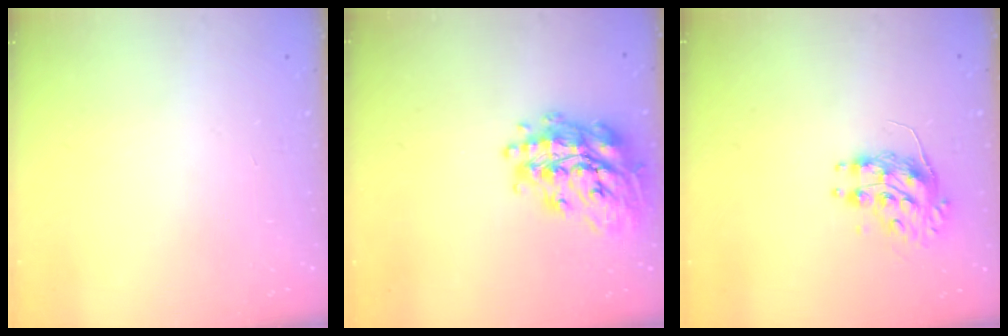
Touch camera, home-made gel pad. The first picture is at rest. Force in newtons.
{"total": 21.0, "press": 20.9, "slide": 1.5}
{"total": 8.7, "press": 8.7, "slide": 0.8}